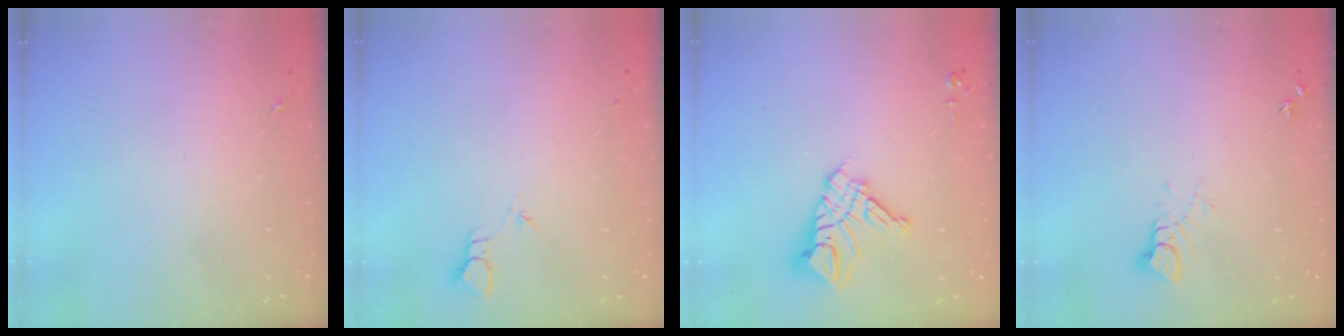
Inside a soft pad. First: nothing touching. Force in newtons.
{"total": 2.0, "press": 2.0, "slide": 0.1}
{"total": 12.6, "press": 12.5, "slide": 1.3}
{"total": 3.5, "press": 3.5, "slide": 0.2}